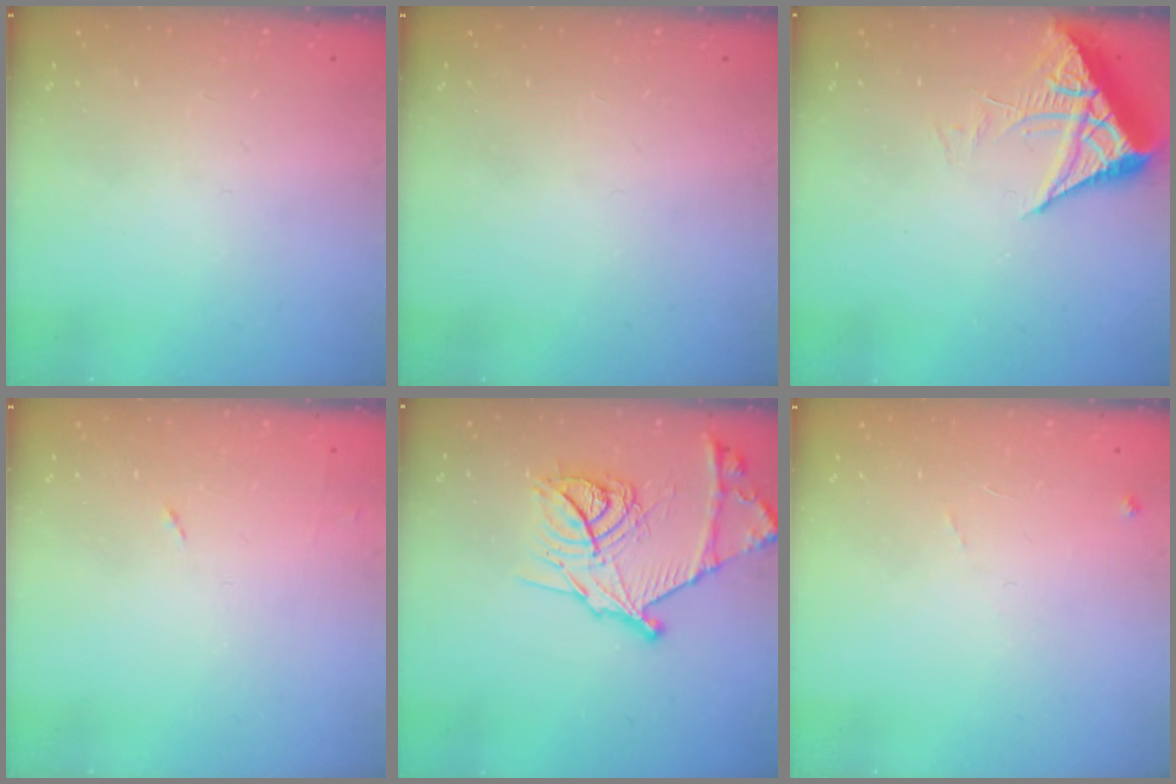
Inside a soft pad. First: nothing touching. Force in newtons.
{"total": 0.0}
{"total": 6.6, "press": 6.6, "slide": 0.8}
{"total": 4.6, "press": 4.6, "slide": 0.6}
{"total": 19.6, "press": 19.5, "slide": 1.5}
{"total": 6.2, "press": 6.2, "slide": 0.8}